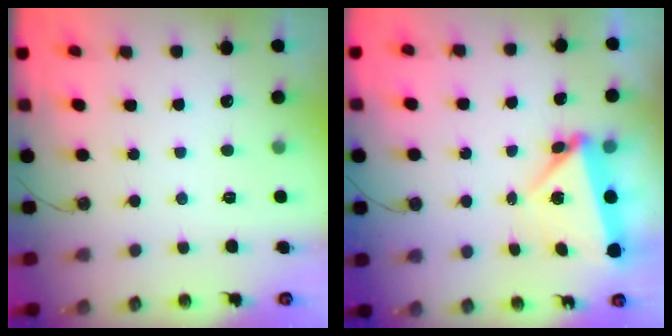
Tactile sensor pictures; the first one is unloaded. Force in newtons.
{"total": 5.6, "press": 5.4, "slide": 1.1}